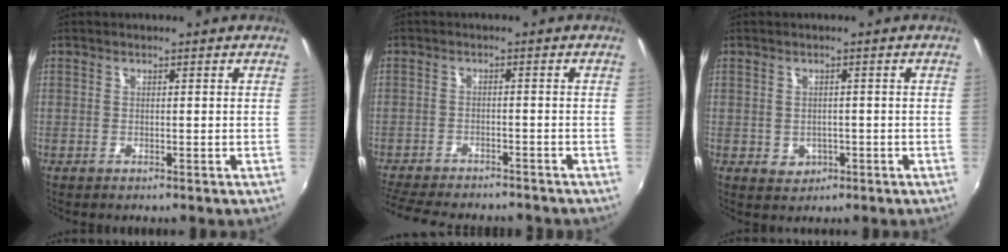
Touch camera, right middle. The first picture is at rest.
{"total": 13.1, "force": [-11.5, 3.4, 5.3], "torque": [-0.129, -0.024, -0.177]}
{"total": 3.1, "force": [-0.6, 2.8, 1.2], "torque": [-0.024, -0.001, -0.003]}